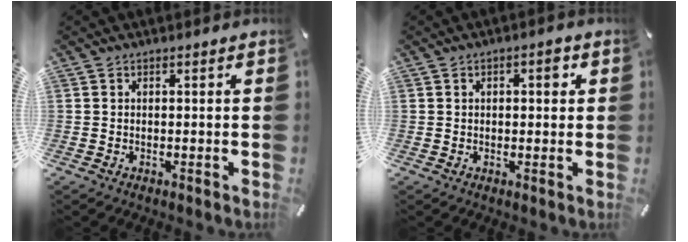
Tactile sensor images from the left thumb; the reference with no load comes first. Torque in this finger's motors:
{"motor_torque": [-0.03, -0.22, -0.03, 0.22, 0.00]}